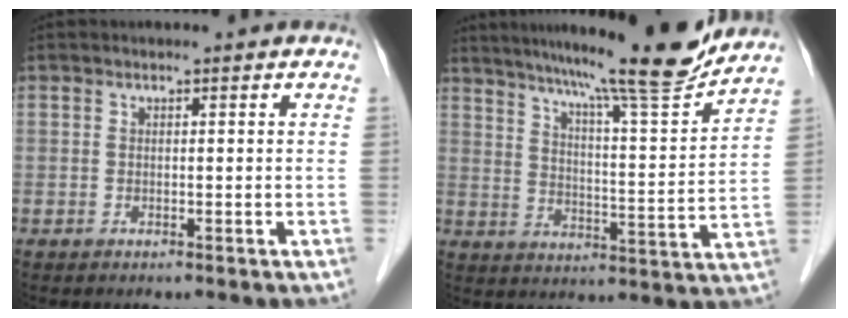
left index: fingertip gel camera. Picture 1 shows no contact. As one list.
[{"total": 17.1, "force": [15.1, -0.7, 8.0], "torque": [-0.125, -0.027, 0.214]}]